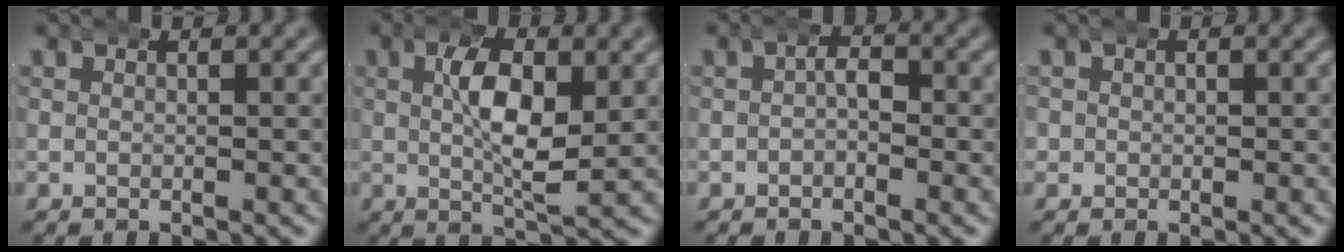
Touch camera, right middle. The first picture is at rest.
{"total": 5.1, "force": [1.0, 1.7, 4.7], "torque": [-0.079, -0.012, 0.017]}
{"total": 1.6, "force": [-0.2, 1.1, 1.1], "torque": [-0.016, -0.004, -0.004]}
{"total": 1.6, "force": [0.1, 1.6, 0.0], "torque": [-0.006, 0.000, -0.005]}